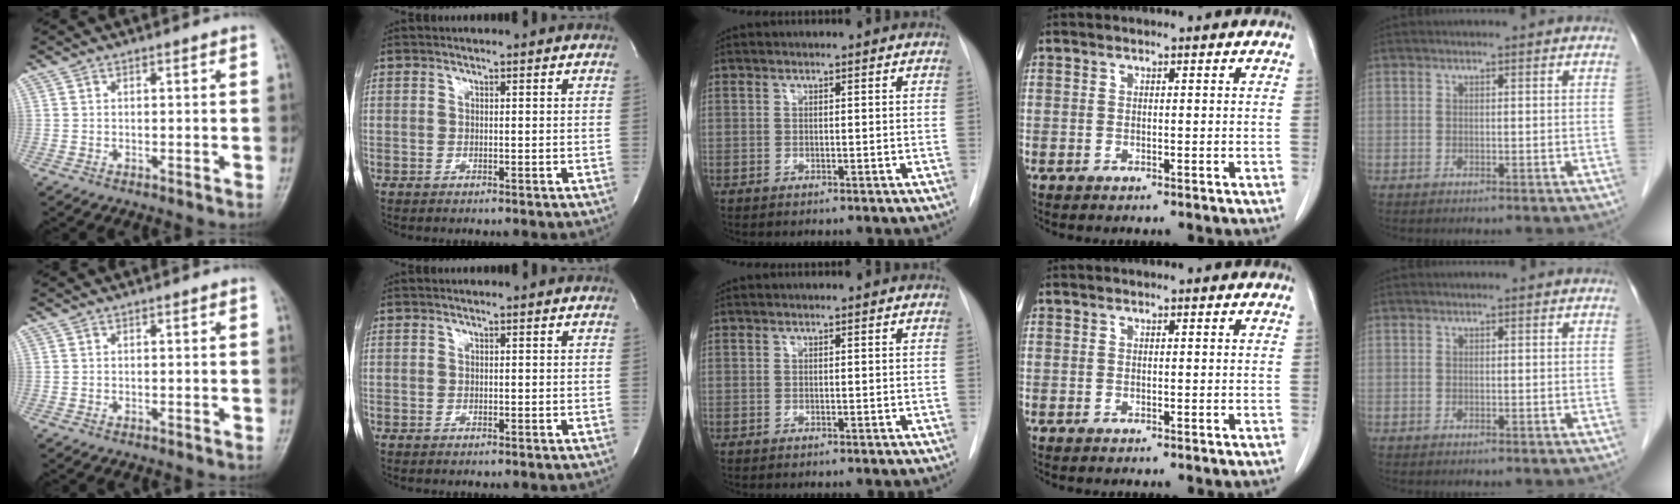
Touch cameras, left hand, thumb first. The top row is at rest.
{}